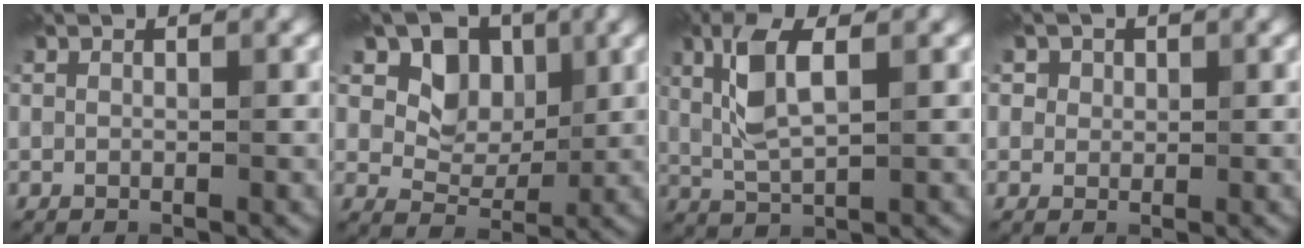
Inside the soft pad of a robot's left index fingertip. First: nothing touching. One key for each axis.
{"total": 4.9, "fx": 1.9, "fy": 3.9, "fz": 2.3, "tx": -0.040, "ty": -0.012, "tz": 0.024}
{"total": 4.5, "fx": 1.3, "fy": 1.4, "fz": 4.1, "tx": -0.095, "ty": 0.005, "tz": 0.028}
{"total": 1.8, "fx": 1.0, "fy": 1.4, "fz": 0.4, "tx": 0.001, "ty": 0.009, "tz": 0.009}